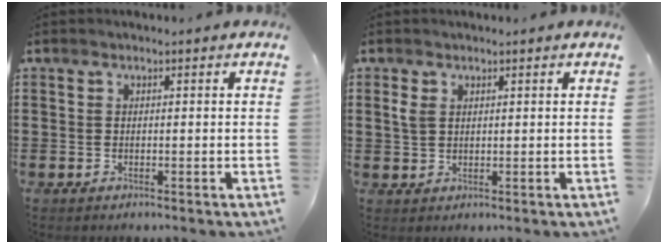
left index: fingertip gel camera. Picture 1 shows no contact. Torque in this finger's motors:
{"motor_torque": [-0.10, 0.16, -0.24, -0.11]}